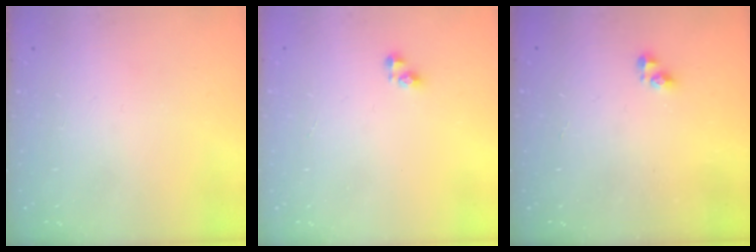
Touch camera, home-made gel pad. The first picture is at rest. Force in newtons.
{"total": 3.2, "press": 3.2, "slide": 0.6}
{"total": 4.1, "press": 4.1, "slide": 0.5}